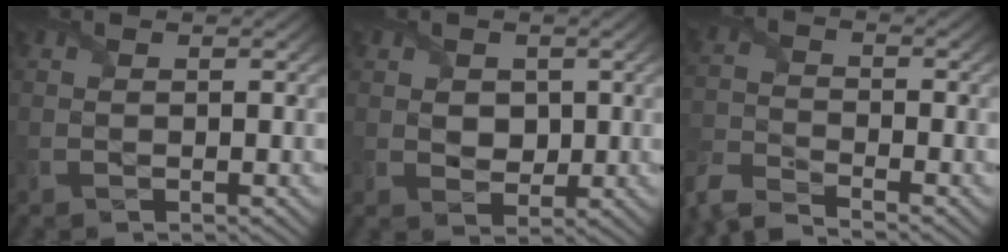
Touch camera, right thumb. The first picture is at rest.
{"total": 2.8, "force": [0.6, 2.3, 1.5], "torque": [-0.038, -0.005, 0.004]}
{"total": 5.9, "force": [-5.5, 1.1, 1.9], "torque": [-0.049, -0.013, -0.122]}